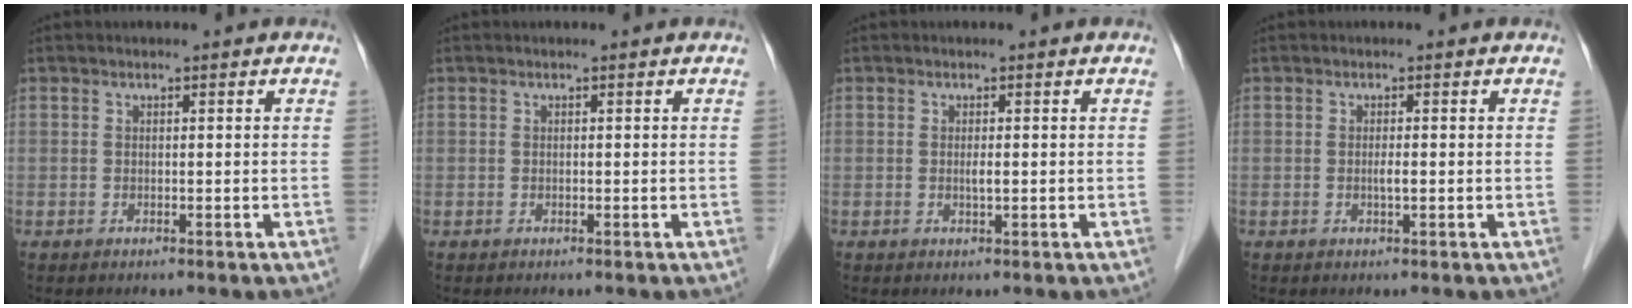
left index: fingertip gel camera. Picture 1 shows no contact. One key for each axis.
{"total": 0.0}
{"total": 0.9, "fx": 0.1, "fy": 0.0, "fz": 0.9, "tx": -0.019, "ty": -0.002, "tz": 0.001}
{"total": 0.9, "fx": -0.1, "fy": 0.0, "fz": 0.9, "tx": -0.021, "ty": -0.002, "tz": -0.002}